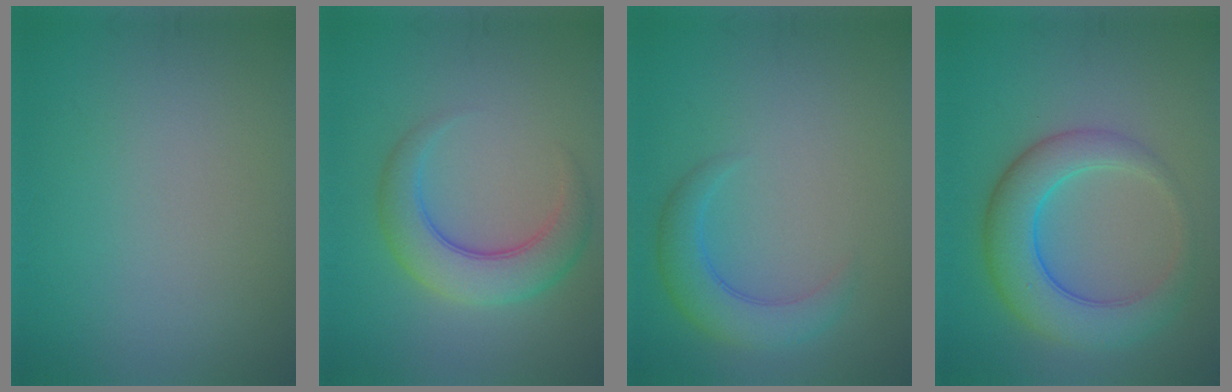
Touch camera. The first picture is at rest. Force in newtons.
{"total": 5.0, "press": 5.0, "slide": 0.2}
{"total": 3.4, "press": 3.4, "slide": 0.2}
{"total": 6.3, "press": 6.3, "slide": 0.1}